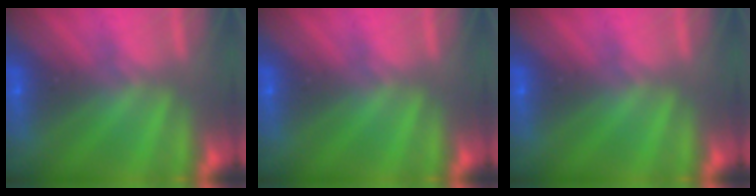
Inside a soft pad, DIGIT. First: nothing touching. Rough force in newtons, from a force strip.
{"total": 0.0}
{"total": 0.0}